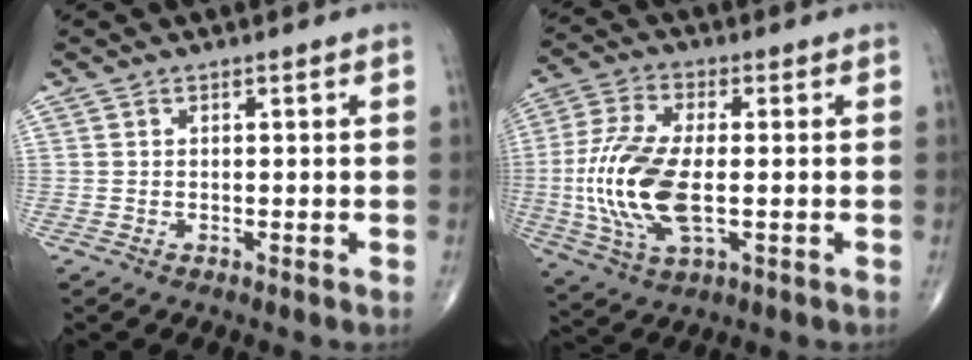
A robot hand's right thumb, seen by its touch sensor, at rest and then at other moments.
{"total": 15.6, "force": [-1.6, 7.1, 13.8], "torque": [-0.305, -0.001, -0.028]}